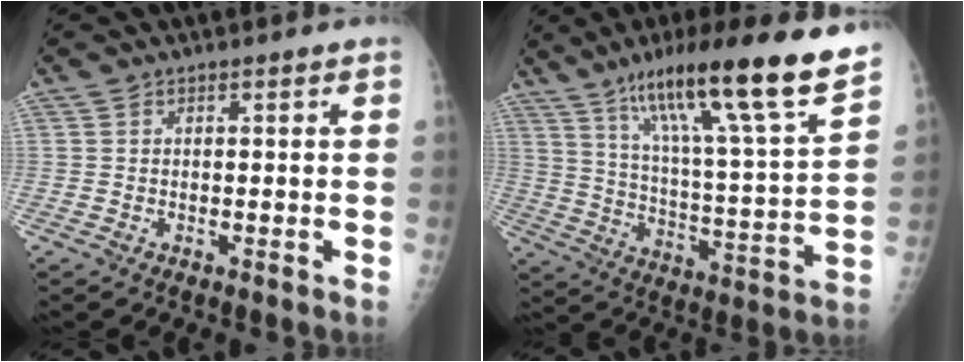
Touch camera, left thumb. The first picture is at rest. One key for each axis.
{"total": 22.7, "fx": 15.7, "fy": 1.6, "fz": 16.3, "tx": -0.242, "ty": -0.057, "tz": 0.257}